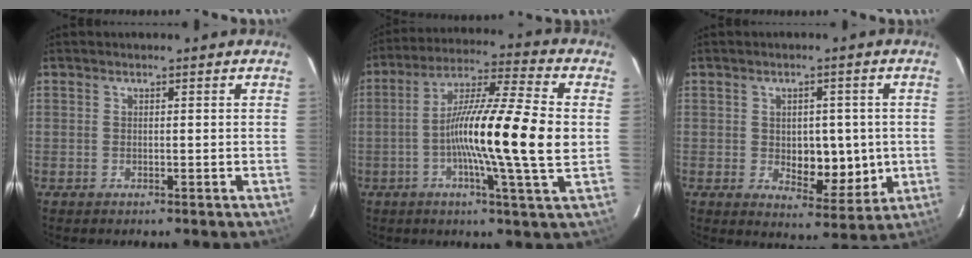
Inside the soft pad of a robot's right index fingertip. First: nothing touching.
{"total": 17.6, "force": [-1.4, -0.1, 17.5], "torque": [-0.297, 0.000, -0.038]}
{"total": 8.5, "force": [-0.5, 4.6, 7.2], "torque": [-0.090, 0.000, 0.006]}